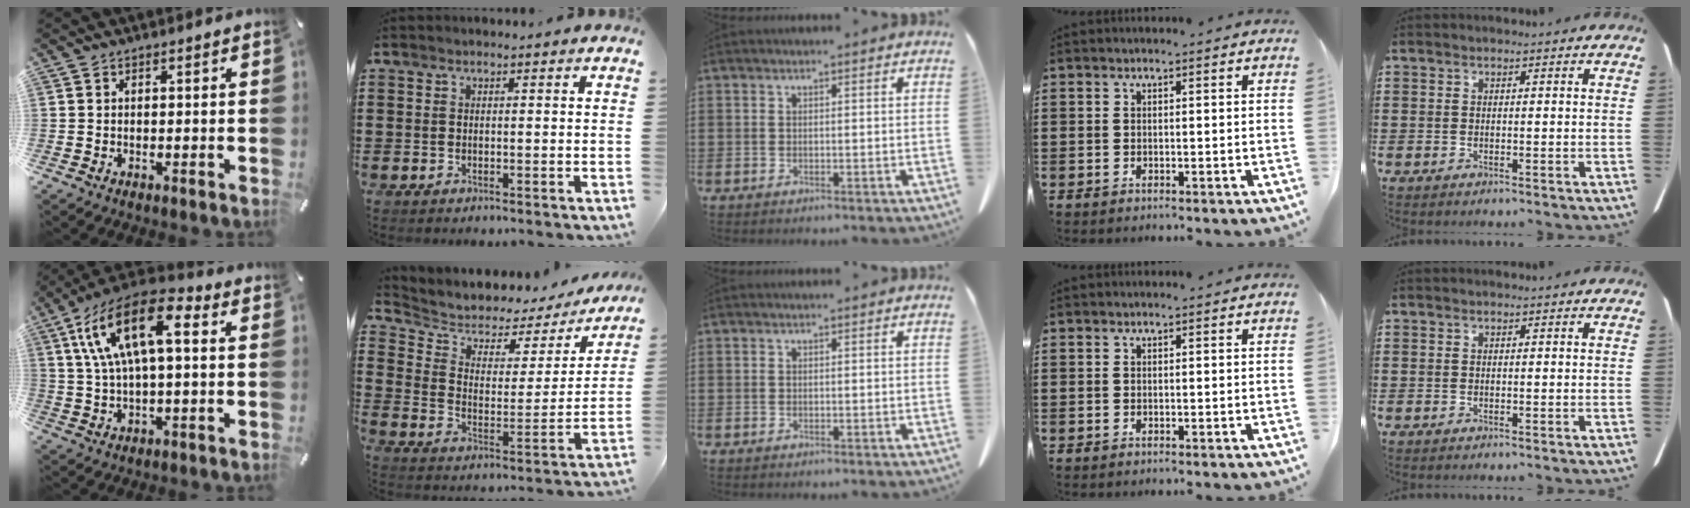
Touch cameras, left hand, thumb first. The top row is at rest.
{"thumb": {"total": 16.4, "force": [4.9, 7.5, 13.8], "torque": [-0.290, 0.002, 0.084]}, "index": {"total": 4.2, "force": [3.1, 2.6, 1.2], "torque": [-0.052, -0.022, 0.047]}}